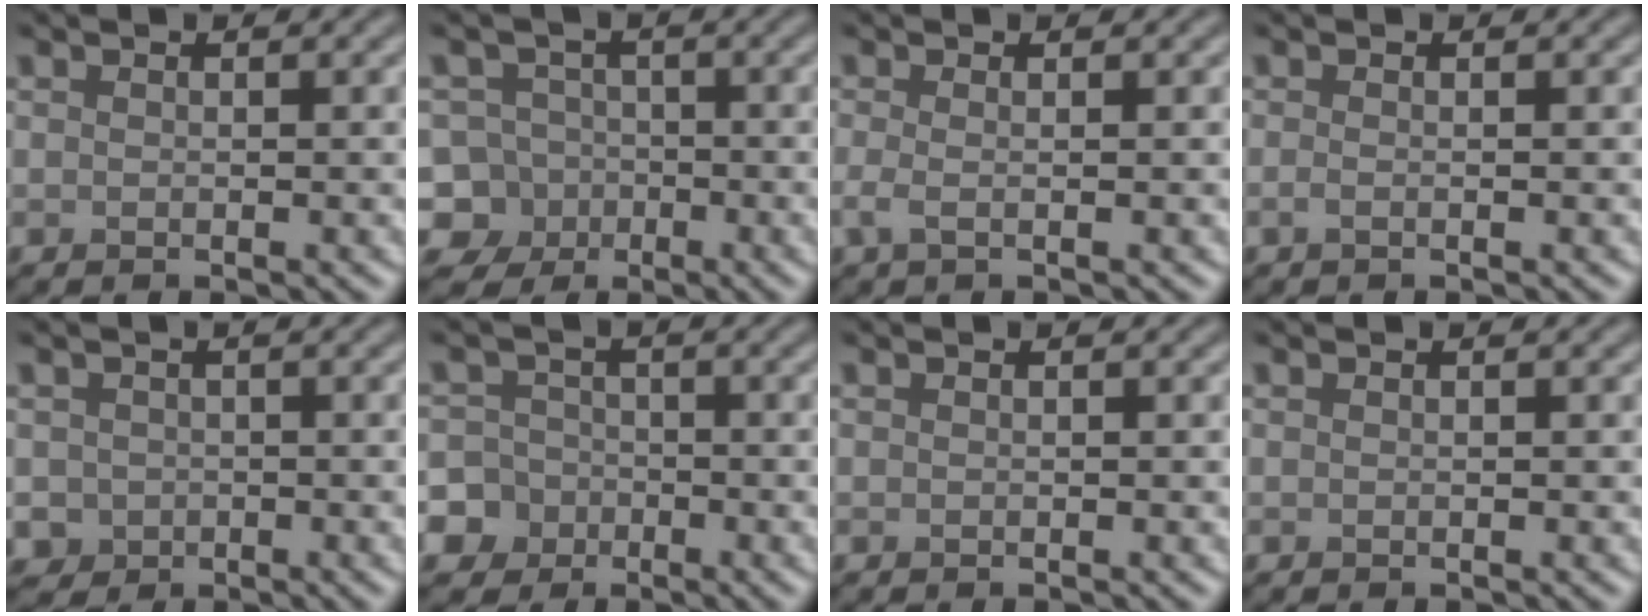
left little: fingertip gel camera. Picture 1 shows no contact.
{"total": 7.3, "force": [-3.2, 6.4, 1.3], "torque": [-0.012, -0.003, -0.083]}
{"total": 1.5, "force": [-0.3, 0.4, 1.4], "torque": [-0.033, -0.003, -0.008]}
{"total": 0.7, "force": [-0.3, 0.2, 0.6], "torque": [-0.013, -0.004, -0.006]}
{"total": 1.7, "force": [-0.3, 1.7, 0.2], "torque": [0.003, -0.006, -0.006]}
{"total": 8.3, "force": [-4.1, 7.1, 1.2], "torque": [-0.036, -0.020, -0.100]}
{"total": 0.0}
{"total": 0.0}